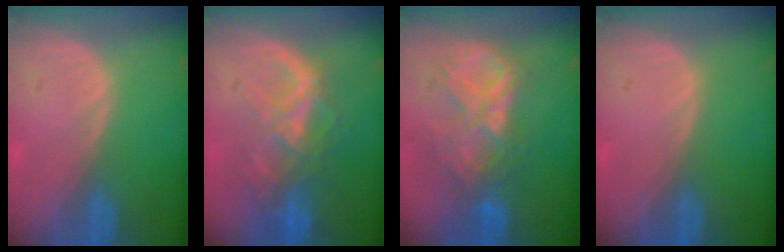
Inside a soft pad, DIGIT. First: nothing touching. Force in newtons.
{"total": 8.8, "press": 7.6, "slide": 4.5}
{"total": 8.8, "press": 7.7, "slide": 4.2}
{"total": 0.0}